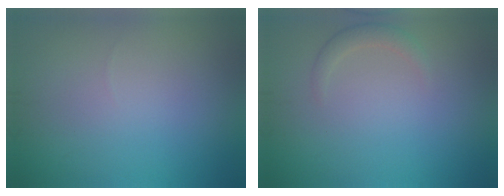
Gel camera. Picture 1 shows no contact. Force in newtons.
{"total": 1.4, "press": 1.4, "slide": 0.1}